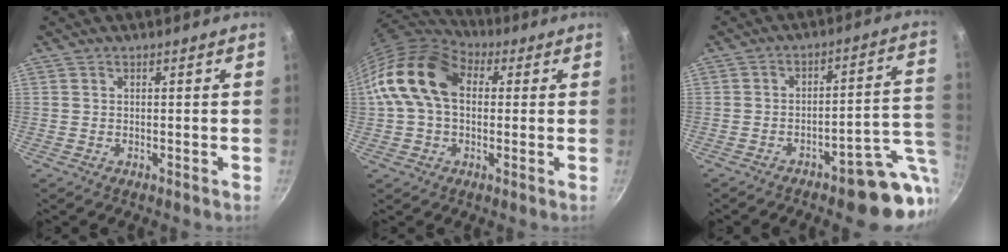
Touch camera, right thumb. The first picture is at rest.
{"total": 15.4, "force": [2.1, 10.7, 10.8], "torque": [-0.177, 0.025, 0.020]}
{"total": 12.8, "force": [-5.5, 4.6, 10.6], "torque": [-0.084, 0.043, -0.073]}